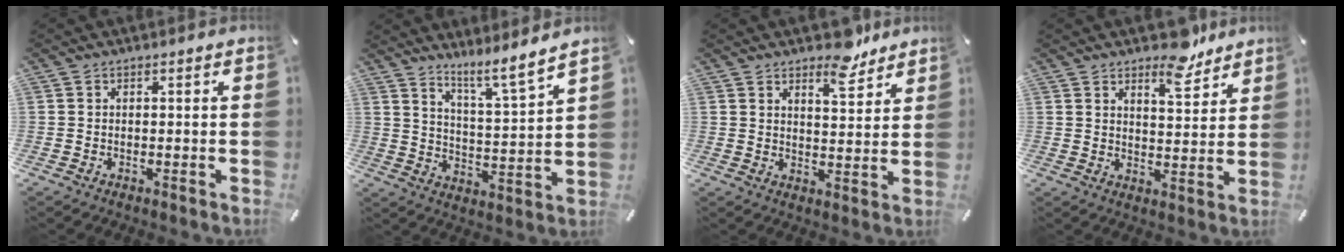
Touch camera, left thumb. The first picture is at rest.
{"total": 7.9, "force": [7.2, 0.6, 3.1], "torque": [-0.056, -0.063, 0.122]}
{"total": 8.9, "force": [6.9, 4.0, 3.8], "torque": [-0.031, -0.049, 0.117]}
{"total": 9.7, "force": [7.4, 4.3, 4.5], "torque": [-0.045, -0.050, 0.125]}